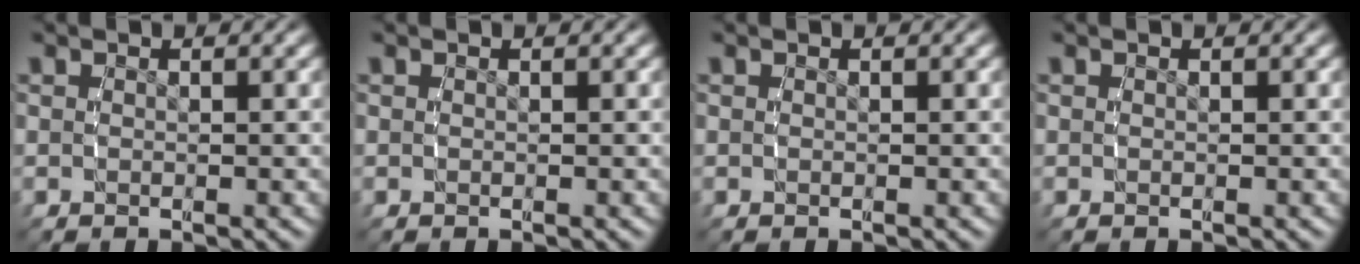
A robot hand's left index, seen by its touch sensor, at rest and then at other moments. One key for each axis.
{"total": 0.0}
{"total": 0.0}
{"total": 0.0}